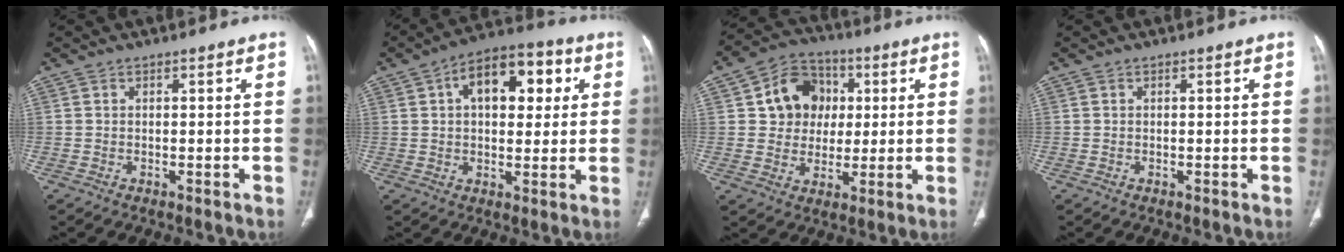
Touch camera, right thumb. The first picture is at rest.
{"total": 14.0, "force": [3.9, 8.0, 10.8], "torque": [-0.126, 0.019, 0.055]}
{"total": 11.8, "force": [2.5, 10.3, 5.2], "torque": [-0.041, 0.006, 0.038]}
{"total": 0.0}